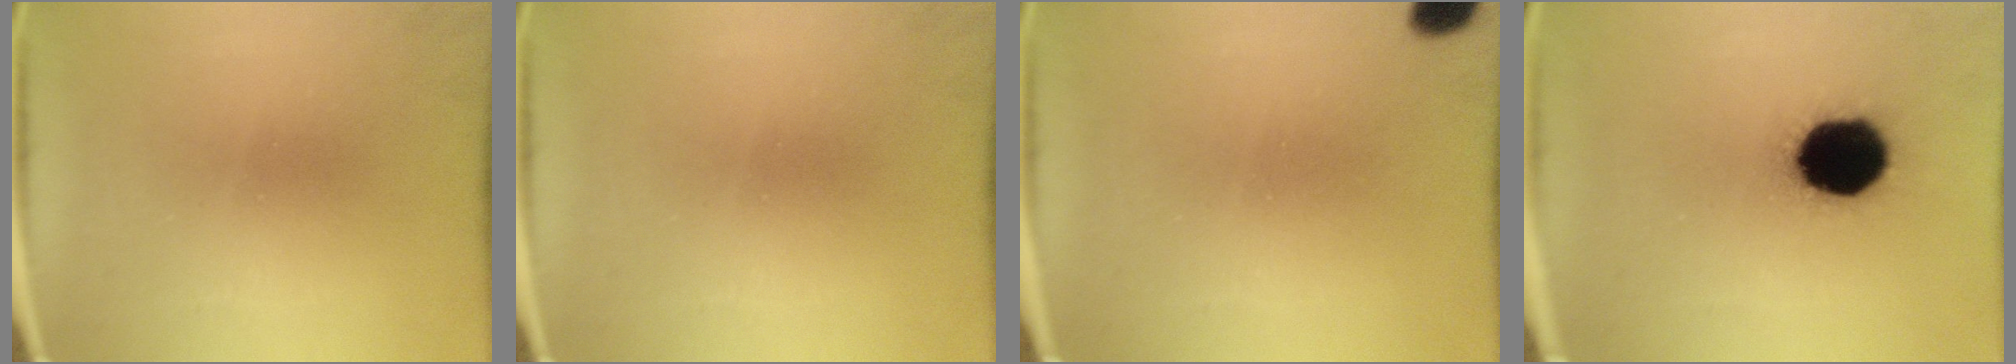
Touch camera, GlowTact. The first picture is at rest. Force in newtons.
{"total": 0.0}
{"total": 3.8}
{"total": 19.9}